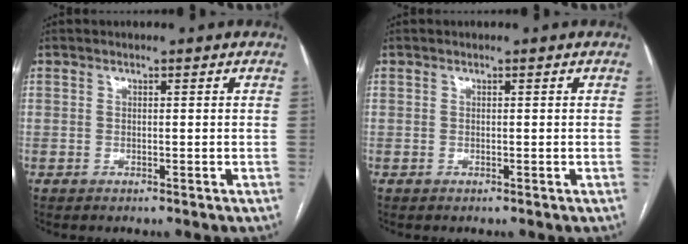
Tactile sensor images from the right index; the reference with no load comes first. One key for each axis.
{"total": 0.0}